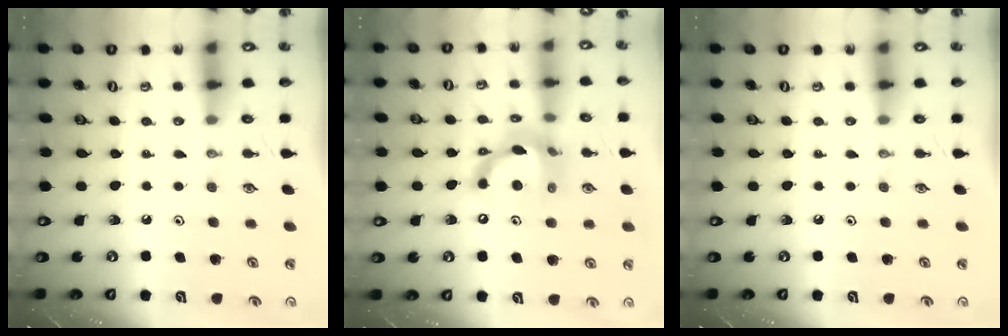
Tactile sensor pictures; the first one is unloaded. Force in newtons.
{"total": 14.4, "press": 14.3, "slide": 0.8}
{"total": 0.0}